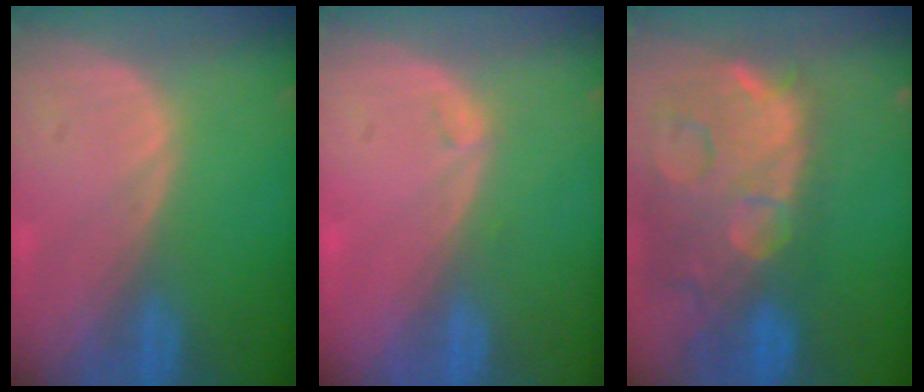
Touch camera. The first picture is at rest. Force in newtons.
{"total": 0.6, "press": 0.6, "slide": 0.2}
{"total": 15.0, "press": 12.0, "slide": 9.0}